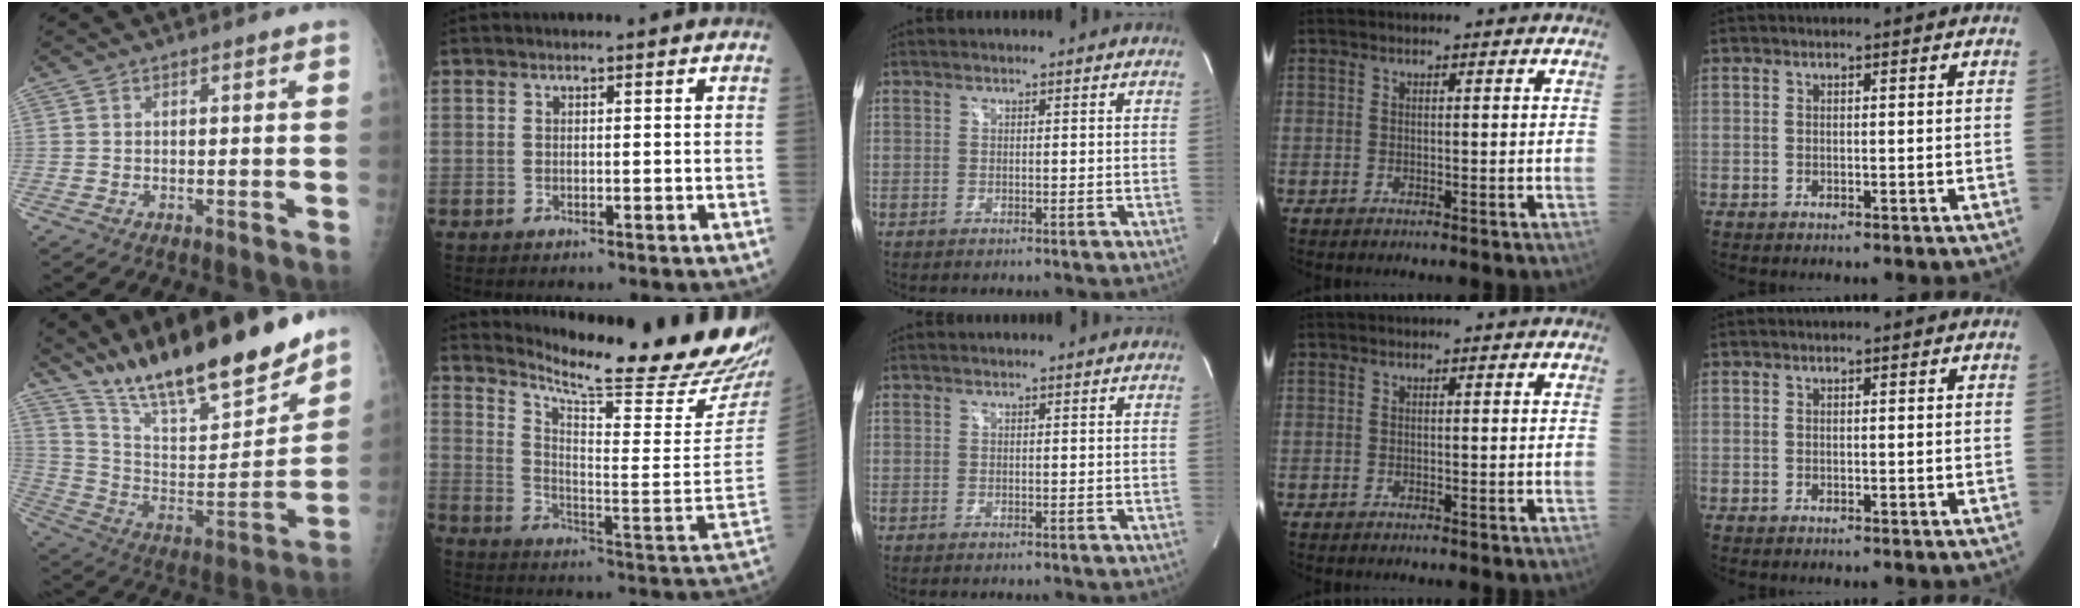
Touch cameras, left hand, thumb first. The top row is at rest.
{"thumb": {"total": 24.3, "force": [19.5, 5.5, 13.3], "torque": [-0.186, -0.094, 0.332]}, "index": {"total": 22.2, "force": [20.7, -0.6, 8.0], "torque": [-0.146, -0.114, 0.276]}}